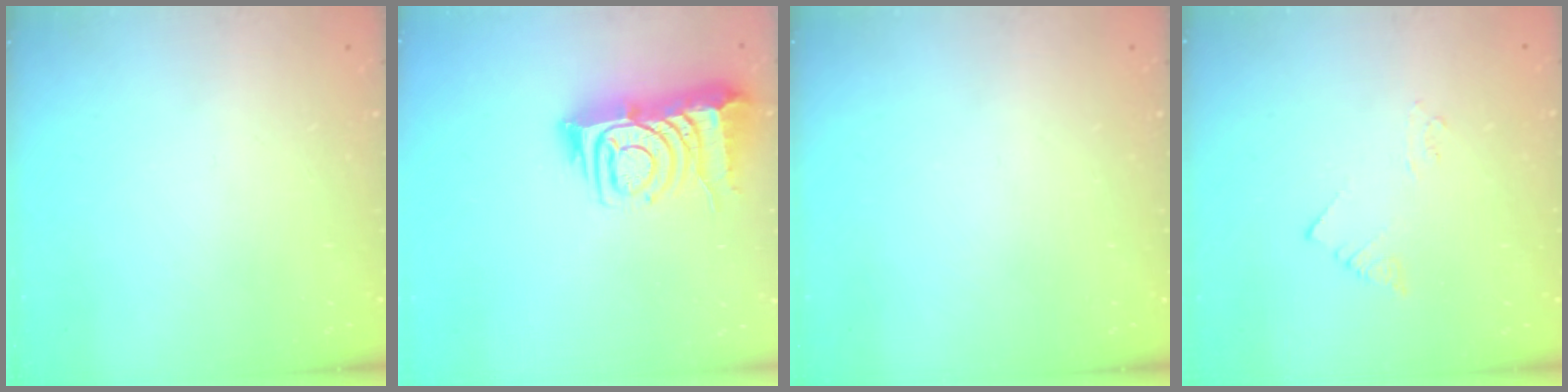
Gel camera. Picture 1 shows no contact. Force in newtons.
{"total": 9.5, "press": 9.4, "slide": 1.2}
{"total": 0.0}
{"total": 2.1, "press": 2.1, "slide": 0.3}